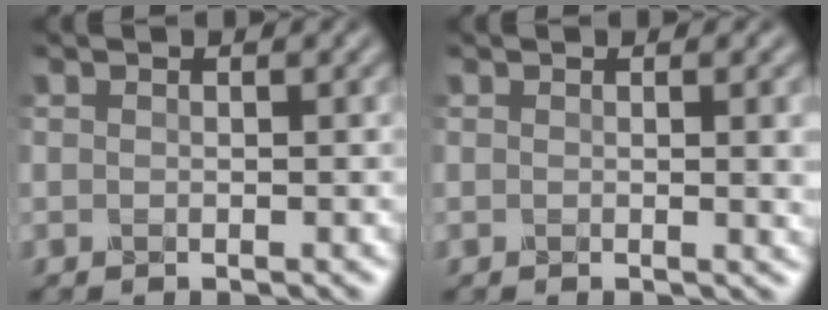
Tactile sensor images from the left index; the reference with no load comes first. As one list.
[{"total": 3.3, "force": [-0.2, 1.6, 2.9], "torque": [-0.019, 0.003, -0.008]}]